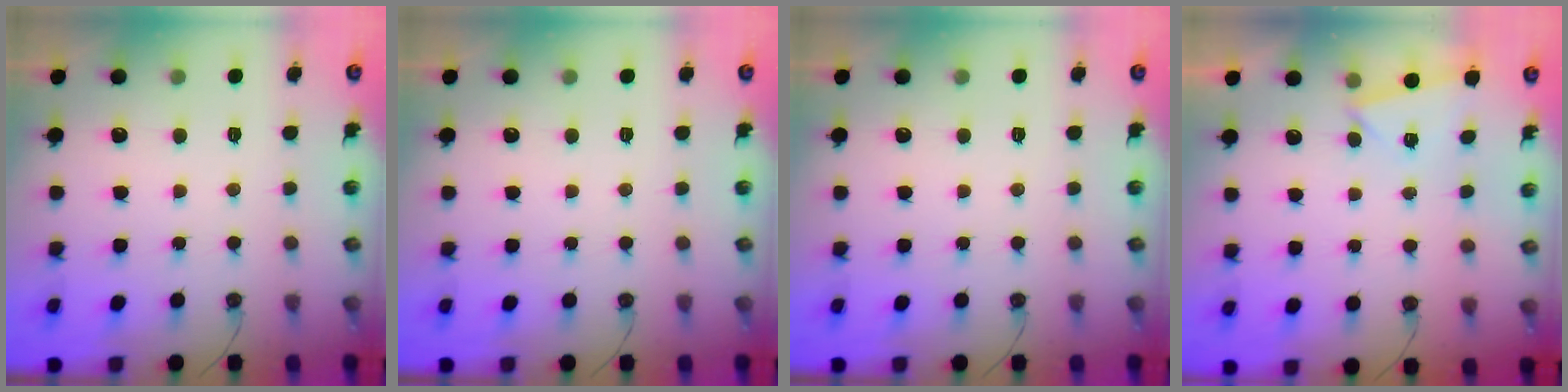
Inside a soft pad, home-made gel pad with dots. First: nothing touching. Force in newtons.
{"total": 0.0}
{"total": 0.0}
{"total": 2.4, "press": 1.8, "slide": 1.7}